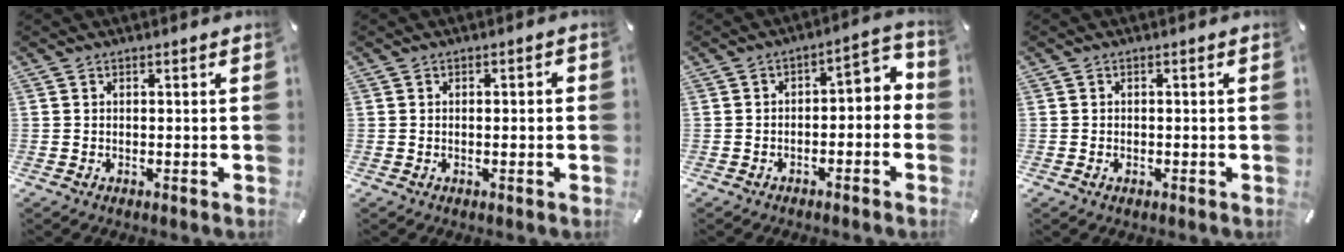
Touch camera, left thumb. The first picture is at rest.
{"total": 1.8, "force": [-0.3, 0.7, 1.6], "torque": [-0.028, 0.005, -0.007]}
{"total": 4.7, "force": [-1.8, 2.6, 3.5], "torque": [-0.055, 0.004, -0.042]}
{"total": 1.0, "force": [-0.4, 0.6, 0.6], "torque": [-0.012, 0.000, -0.008]}